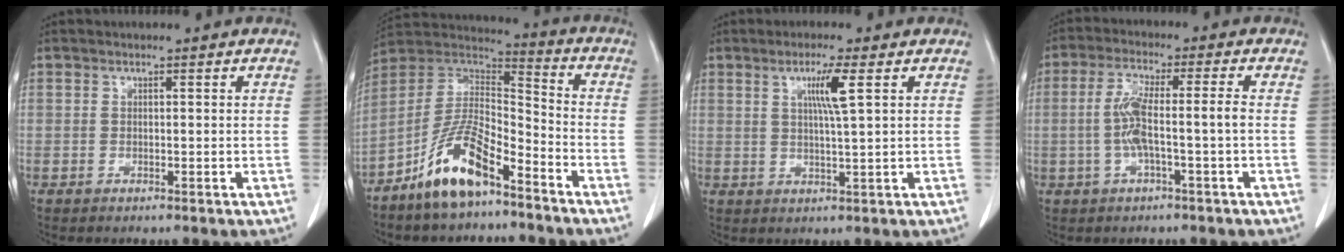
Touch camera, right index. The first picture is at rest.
{"total": 13.0, "force": [-8.5, 3.7, 9.1], "torque": [-0.182, 0.014, -0.159]}
{"total": 4.8, "force": [1.7, -0.6, 4.4], "torque": [-0.081, -0.003, 0.030]}
{"total": 5.4, "force": [-1.1, 0.7, 5.2], "torque": [-0.113, 0.012, -0.019]}